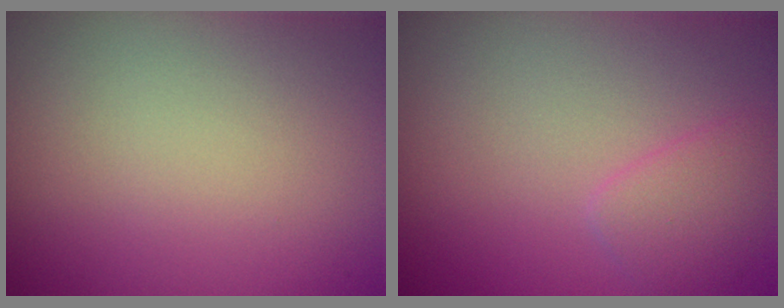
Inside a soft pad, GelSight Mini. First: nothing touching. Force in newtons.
{"total": 1.8, "press": 1.8, "slide": 0.1}